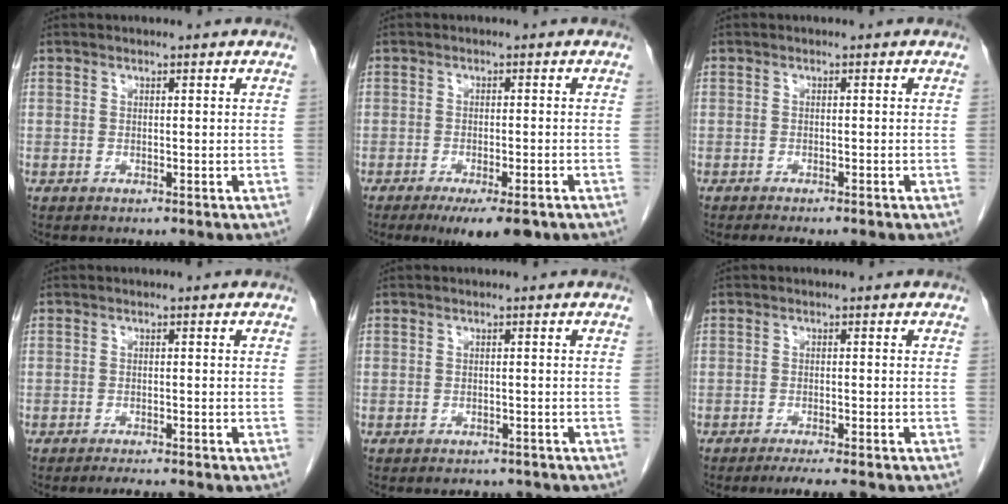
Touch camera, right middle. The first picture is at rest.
{"total": 7.4, "force": [-5.1, 1.8, 5.0], "torque": [-0.063, -0.011, -0.074]}
{"total": 4.3, "force": [-3.4, 0.7, 2.5], "torque": [-0.024, -0.006, -0.043]}
{"total": 3.6, "force": [-3.2, -0.1, 1.5], "torque": [-0.019, -0.008, -0.047]}
{"total": 3.5, "force": [-3.1, 1.4, 0.6], "torque": [-0.001, 0.001, -0.040]}
{"total": 5.5, "force": [-4.6, 0.3, 2.9], "torque": [-0.033, -0.009, -0.069]}